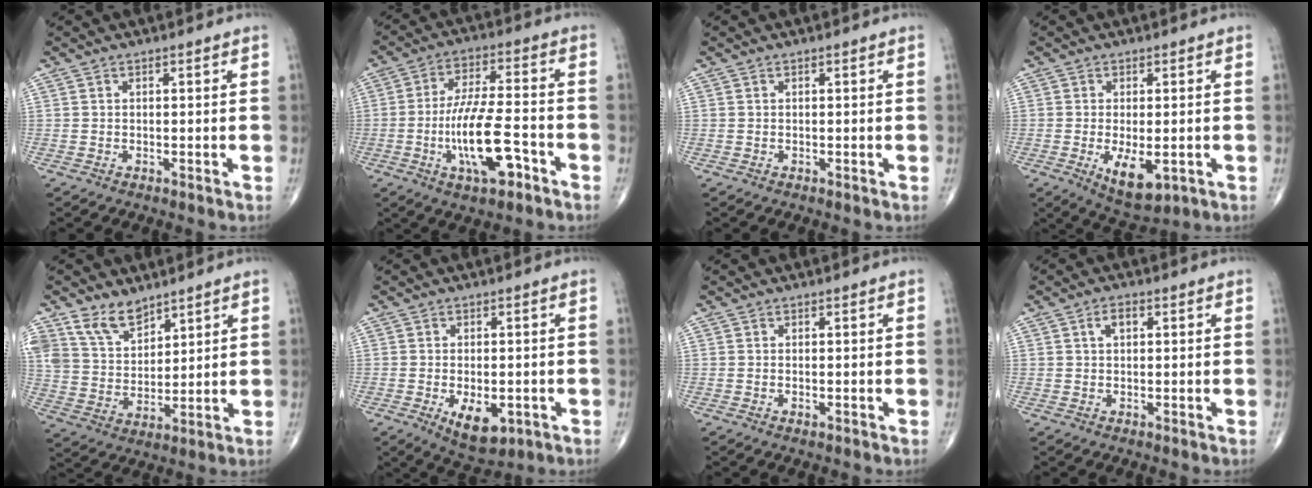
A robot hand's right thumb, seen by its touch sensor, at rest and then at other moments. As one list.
[{"total": 13.8, "force": [-4.8, 4.6, 12.0], "torque": [-0.219, 0.025, -0.081]}, {"total": 0.0}, {"total": 7.7, "force": [-2.0, 3.5, 6.5], "torque": [-0.103, -0.015, -0.020]}, {"total": 8.9, "force": [6.4, 5.0, 3.5], "torque": [-0.044, -0.040, 0.131]}, {"total": 7.8, "force": [-2.4, 4.1, 6.2], "torque": [-0.085, -0.004, -0.024]}, {"total": 0.7, "force": [-0.2, 0.3, 0.6], "torque": [-0.011, -0.001, -0.004]}, {"total": 2.5, "force": [0.8, 1.5, 1.8], "torque": [-0.030, 0.007, 0.012]}]